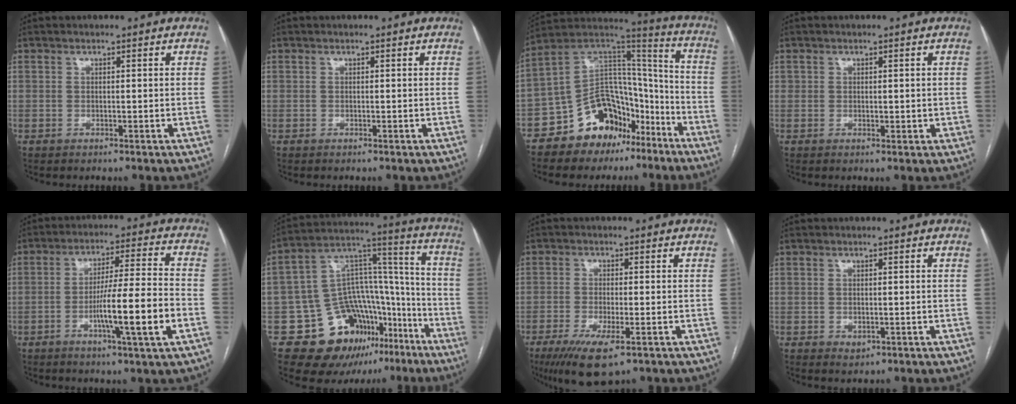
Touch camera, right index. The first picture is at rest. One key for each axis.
{"total": 0.0}
{"total": 16.3, "fx": -10.7, "fy": 10.1, "fz": 7.2, "tx": -0.107, "ty": 0.082, "tz": -0.177}
{"total": 1.2, "fx": 0.3, "fy": 0.9, "fz": 0.6, "tx": -0.010, "ty": 0.001, "tz": 0.008}
{"total": 11.9, "fx": -3.8, "fy": -0.7, "fz": 11.3, "tx": -0.196, "ty": -0.004, "tz": -0.064}
{"total": 20.0, "fx": -11.2, "fy": 12.6, "fz": 10.8, "tx": -0.148, "ty": 0.080, "tz": -0.167}
{"total": 8.4, "fx": -4.9, "fy": 1.8, "fz": 6.6, "tx": -0.117, "ty": -0.022, "tz": -0.079}
{"total": 1.5, "fx": -0.6, "fy": 0.9, "fz": 1.0, "tx": -0.013, "ty": -0.001, "tz": -0.001}